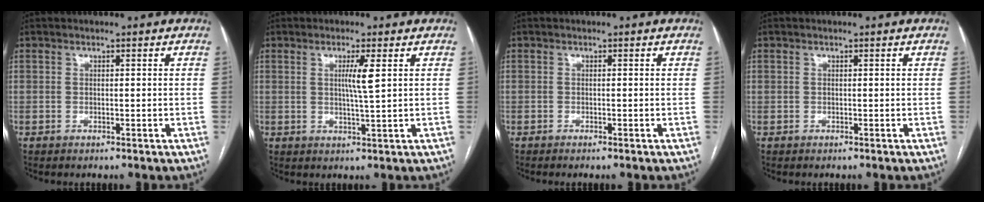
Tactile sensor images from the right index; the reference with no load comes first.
{"total": 3.6, "force": [1.0, -0.5, 3.5], "torque": [-0.064, -0.006, 0.016]}
{"total": 0.8, "force": [-0.6, -0.1, 0.5], "torque": [-0.007, 0.000, -0.010]}
{"total": 0.0}